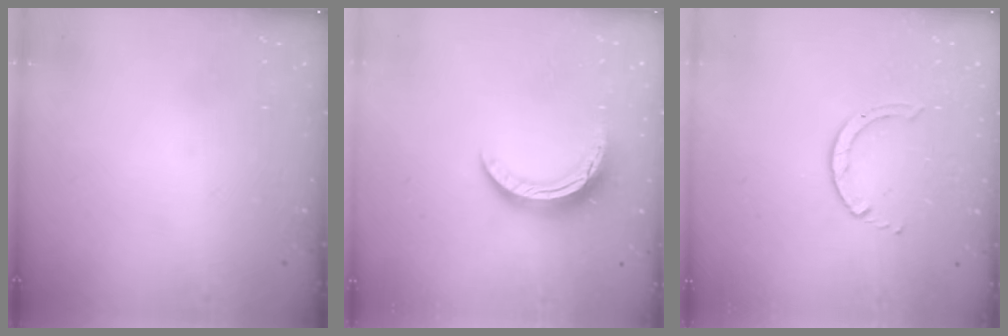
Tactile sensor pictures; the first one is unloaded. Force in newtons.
{"total": 9.3, "press": 9.3, "slide": 0.3}
{"total": 2.5, "press": 2.4, "slide": 0.3}